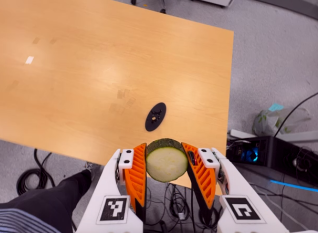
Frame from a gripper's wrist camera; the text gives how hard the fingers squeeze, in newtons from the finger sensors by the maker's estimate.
{"total": 12.5, "left": 11.3, "right": 13.6}